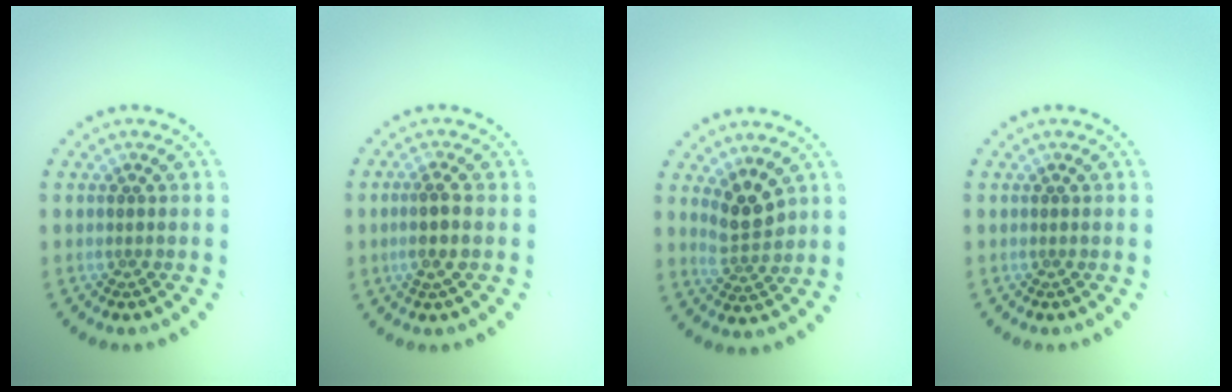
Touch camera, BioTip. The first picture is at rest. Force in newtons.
{"total": 1.7, "press": 1.5, "slide": 0.8}
{"total": 2.7, "press": 2.5, "slide": 1.1}
{"total": 0.0}